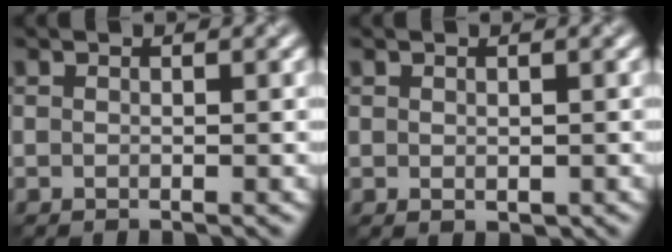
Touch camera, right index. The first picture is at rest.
{"total": 0.6, "force": [0.1, 0.4, 0.5], "torque": [-0.006, -0.002, 0.007]}